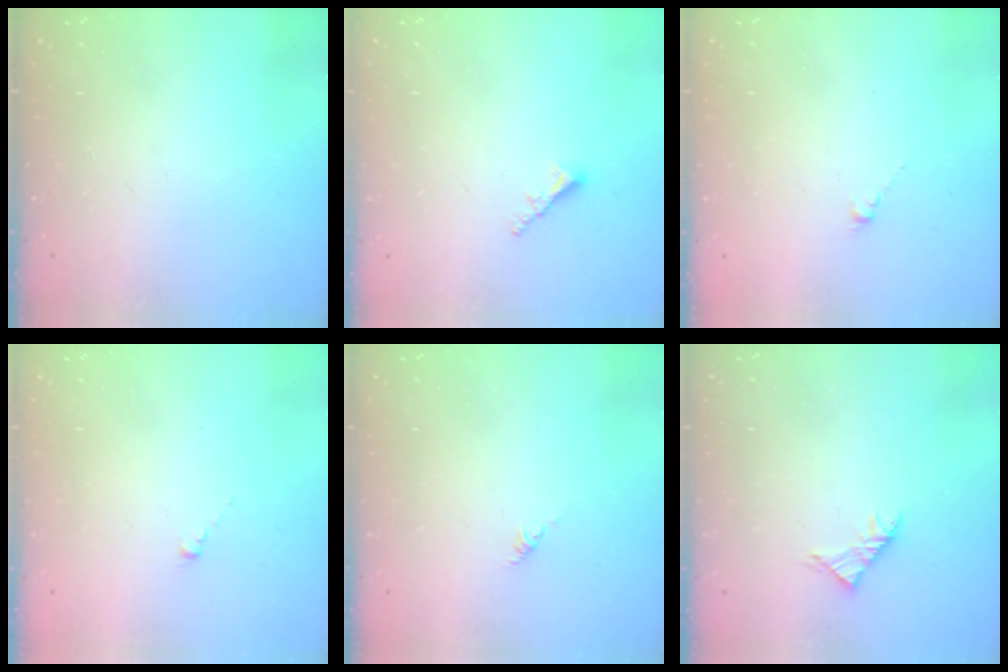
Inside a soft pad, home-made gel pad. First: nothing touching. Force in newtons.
{"total": 2.3, "press": 2.2, "slide": 0.6}
{"total": 0.5, "press": 0.3, "slide": 0.4}
{"total": 0.0}
{"total": 0.6, "press": 0.4, "slide": 0.4}
{"total": 2.9, "press": 2.8, "slide": 0.8}